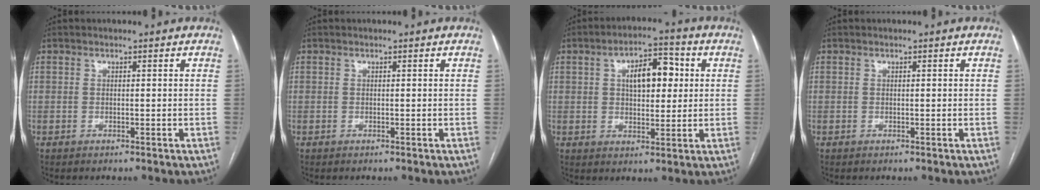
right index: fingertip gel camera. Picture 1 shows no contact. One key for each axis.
{"total": 0.0}
{"total": 8.2, "fx": 2.0, "fy": 3.8, "fz": 7.0, "tx": -0.110, "ty": 0.020, "tz": 0.031}
{"total": 0.0}